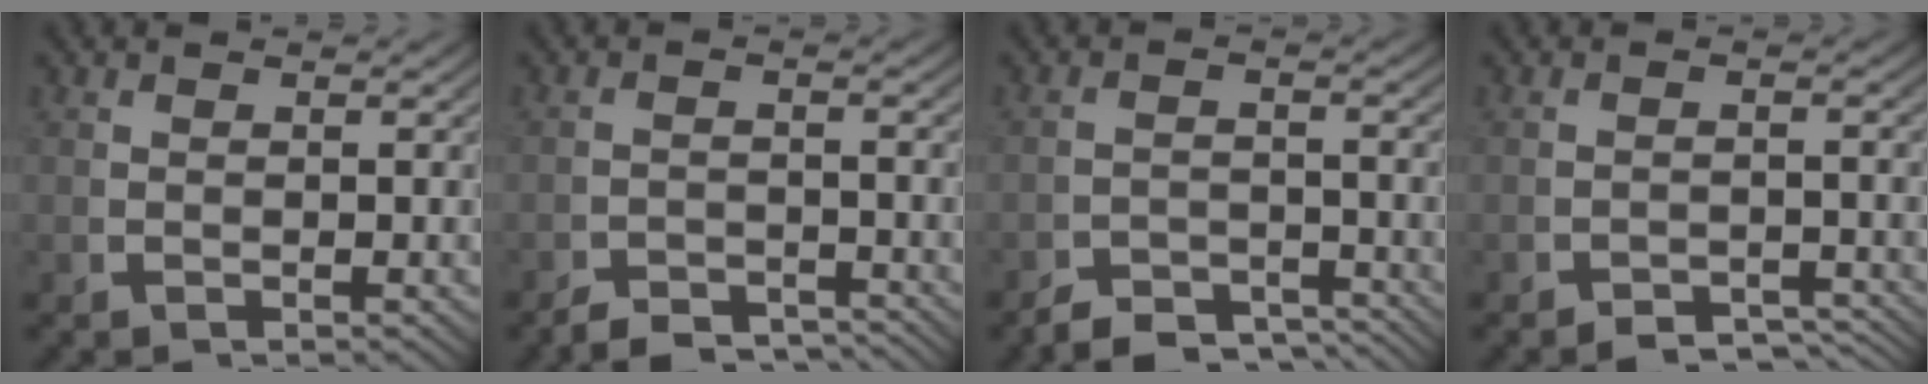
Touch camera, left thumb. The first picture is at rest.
{"total": 4.1, "force": [-3.8, 1.1, 1.0], "torque": [-0.005, -0.014, -0.064]}
{"total": 4.8, "force": [-4.0, 1.9, 1.8], "torque": [-0.016, -0.019, -0.068]}
{"total": 3.7, "force": [-3.2, 1.1, 1.4], "torque": [-0.013, -0.012, -0.051]}